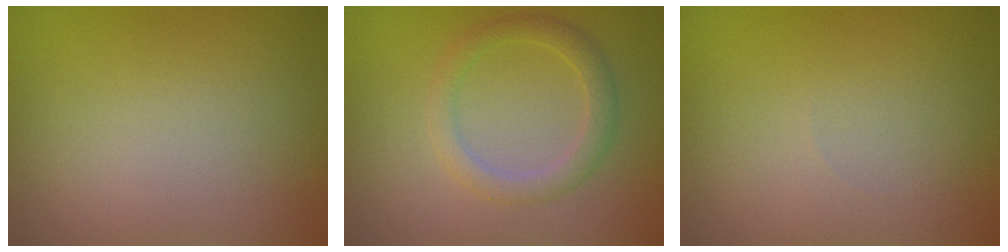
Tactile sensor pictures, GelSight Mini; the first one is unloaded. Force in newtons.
{"total": 2.5, "press": 2.5, "slide": 0.1}
{"total": 0.0}